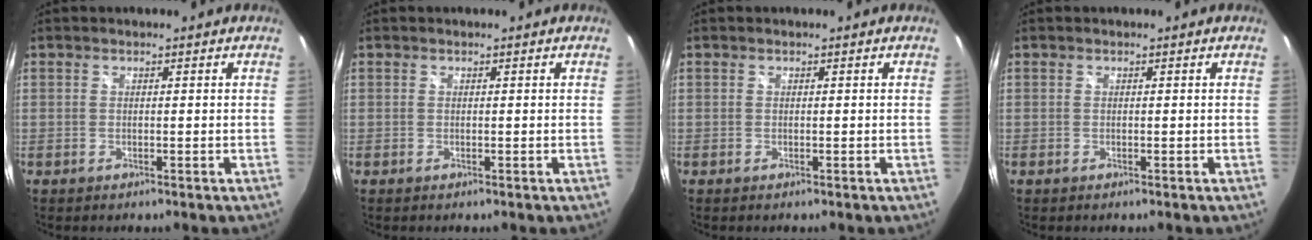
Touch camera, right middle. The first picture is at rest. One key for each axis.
{"total": 0.0}
{"total": 0.0}
{"total": 0.0}